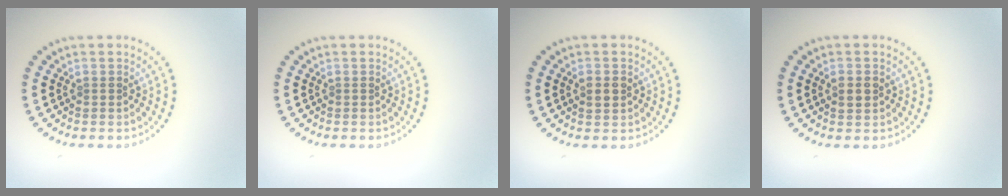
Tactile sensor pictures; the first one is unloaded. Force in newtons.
{"total": 0.0}
{"total": 1.4, "press": 1.4, "slide": 0.2}
{"total": 1.0, "press": 1.0, "slide": 0.0}